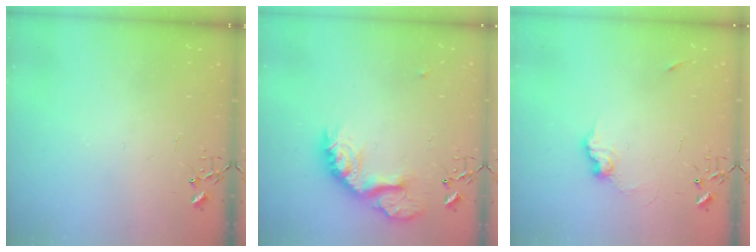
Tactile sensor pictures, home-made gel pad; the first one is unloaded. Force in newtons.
{"total": 19.9, "press": 19.9, "slide": 1.3}
{"total": 8.5, "press": 8.5, "slide": 0.6}